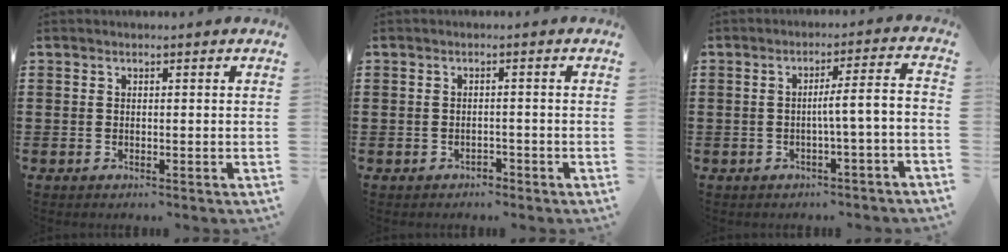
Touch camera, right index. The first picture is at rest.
{"total": 1.4, "force": [-1.3, 0.4, -0.1], "torque": [-0.006, 0.001, -0.030]}
{"total": 4.2, "force": [-1.9, -0.3, 3.8], "torque": [-0.071, 0.000, -0.040]}